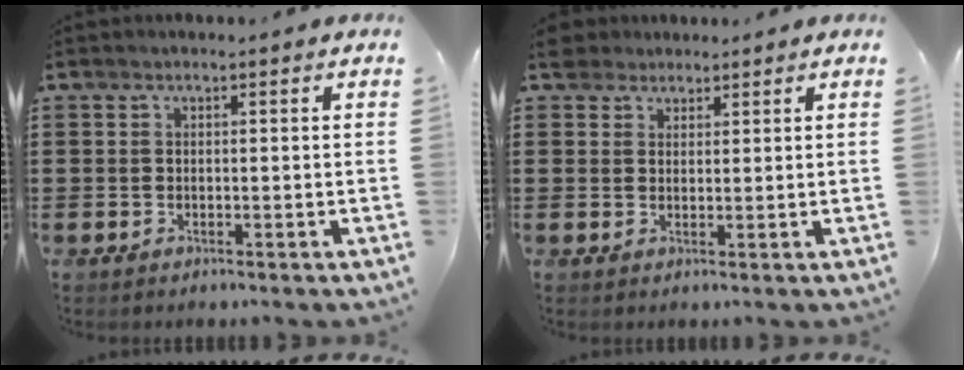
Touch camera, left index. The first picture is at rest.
{"total": 2.9, "force": [2.3, 1.7, 0.3], "torque": [-0.010, 0.009, 0.043]}